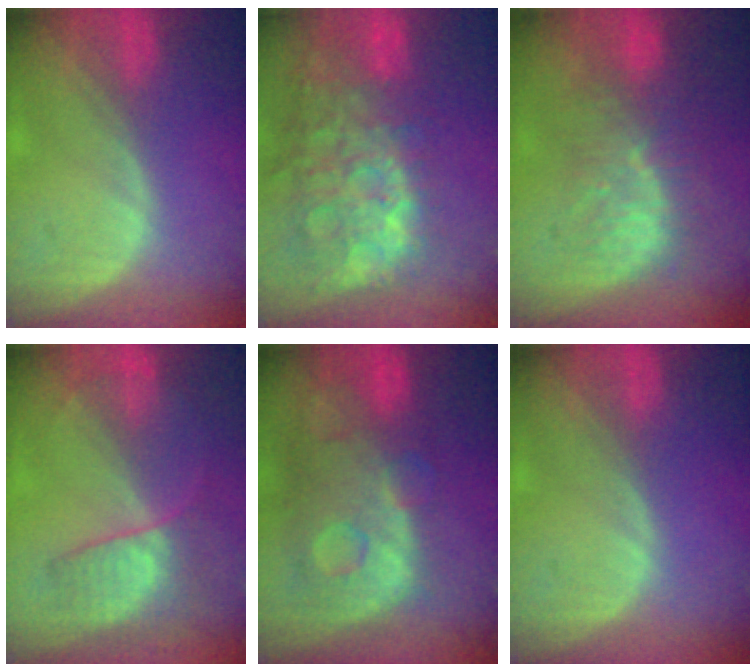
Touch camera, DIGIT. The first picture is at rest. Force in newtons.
{"total": 14.7, "press": 11.9, "slide": 8.5}
{"total": 9.0, "press": 8.1, "slide": 3.7}
{"total": 7.0, "press": 6.0, "slide": 3.7}
{"total": 12.4, "press": 10.2, "slide": 6.9}
{"total": 0.0}